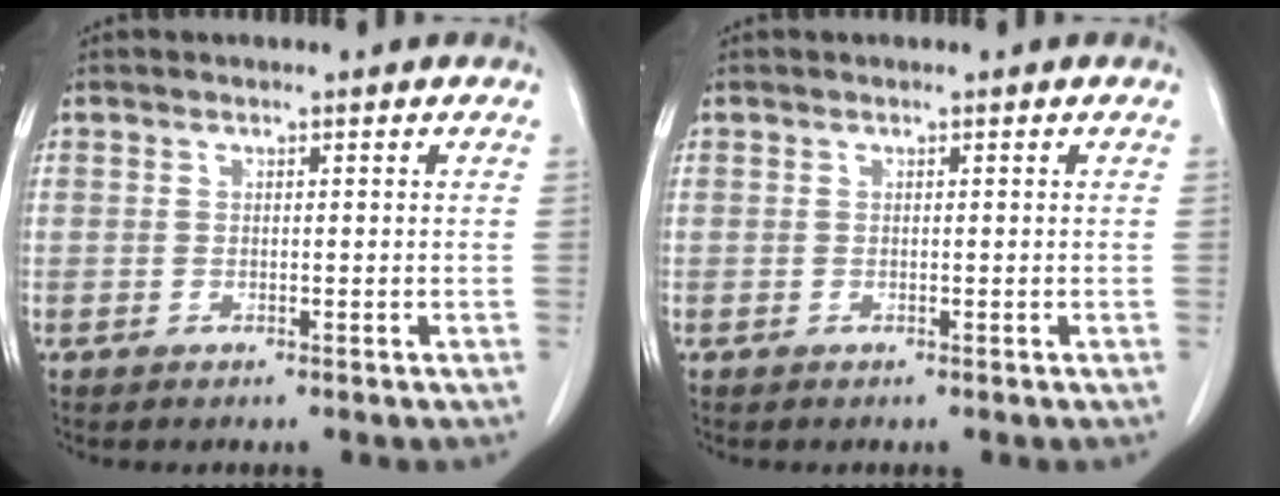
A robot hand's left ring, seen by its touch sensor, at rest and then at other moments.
{"total": 0.0}